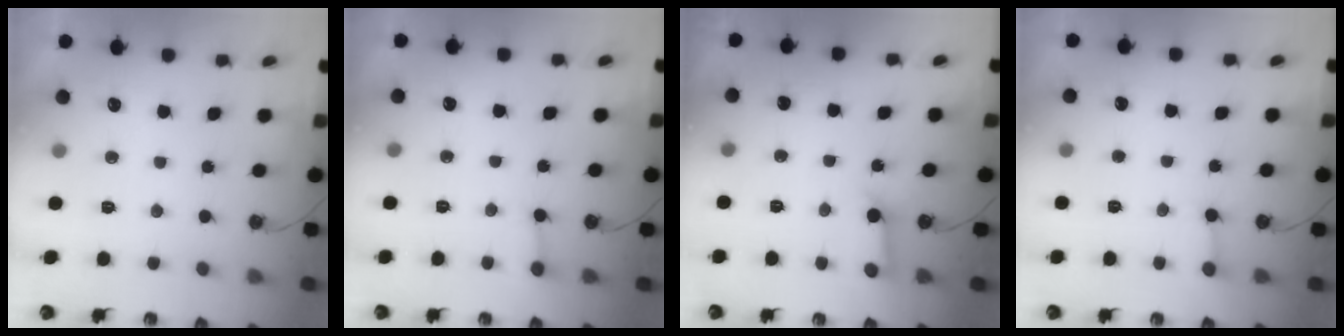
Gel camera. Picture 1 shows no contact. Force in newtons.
{"total": 2.0, "press": 2.0, "slide": 0.0}
{"total": 6.8, "press": 6.8, "slide": 0.7}
{"total": 2.6, "press": 2.6, "slide": 0.1}